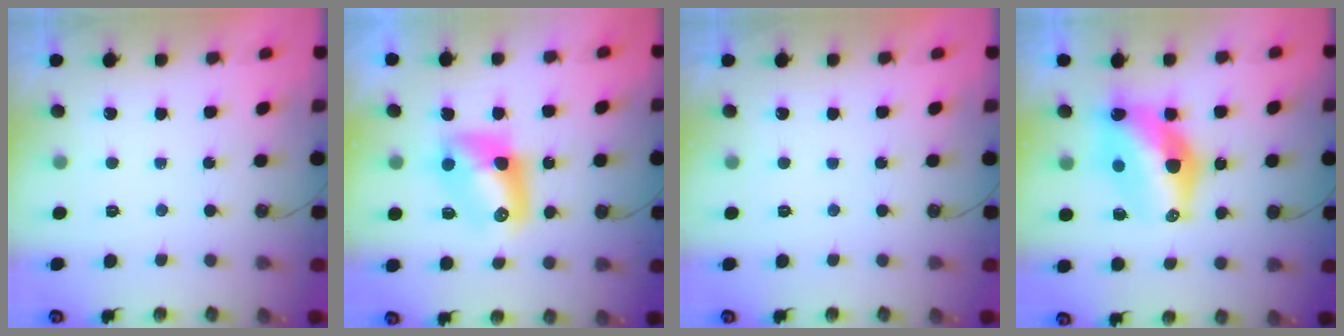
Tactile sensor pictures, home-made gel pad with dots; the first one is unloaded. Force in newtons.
{"total": 9.8, "press": 9.7, "slide": 1.0}
{"total": 0.0}
{"total": 13.8, "press": 13.7, "slide": 1.6}